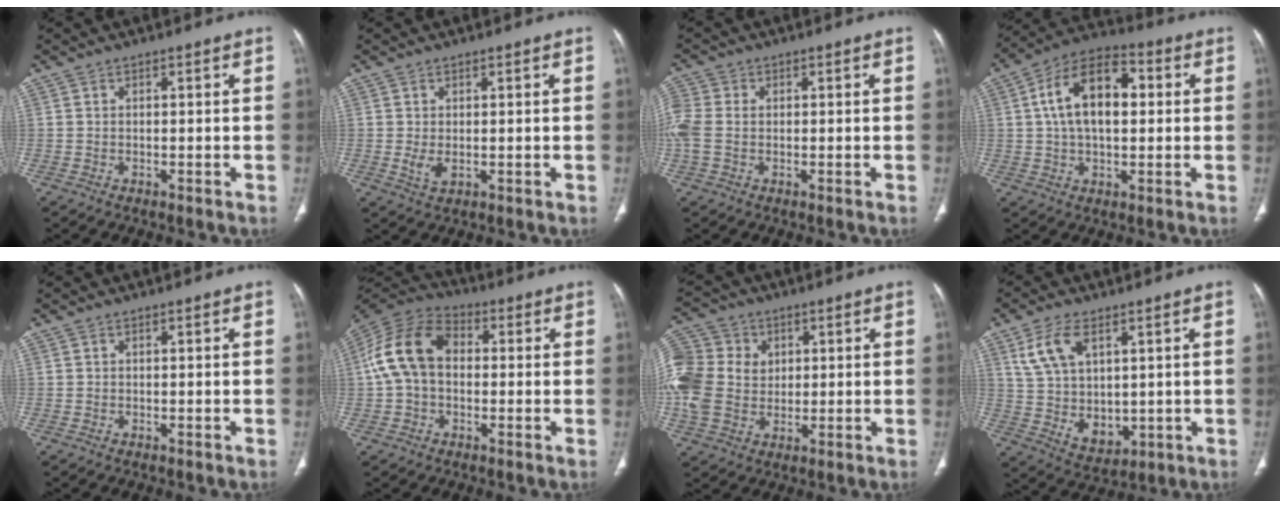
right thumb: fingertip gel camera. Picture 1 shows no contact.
{"total": 2.5, "force": [0.0, 1.3, 2.1], "torque": [-0.040, -0.008, 0.006]}
{"total": 5.9, "force": [0.0, 4.3, 4.1], "torque": [-0.124, 0.012, -0.001]}
{"total": 14.8, "force": [2.3, 8.5, 11.9], "torque": [-0.193, 0.026, 0.031]}
{"total": 0.0}
{"total": 13.6, "force": [0.8, 9.5, 9.7], "torque": [-0.184, 0.038, 0.003]}
{"total": 17.2, "force": [1.9, 14.0, 9.7], "torque": [-0.224, 0.018, 0.040]}
{"total": 11.4, "force": [4.1, 7.0, 8.1], "torque": [-0.138, -0.017, 0.094]}